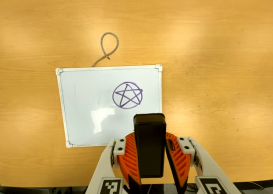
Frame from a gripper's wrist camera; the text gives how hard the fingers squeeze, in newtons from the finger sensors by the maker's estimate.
{"total": 8.8, "left": 7.9, "right": 9.6}